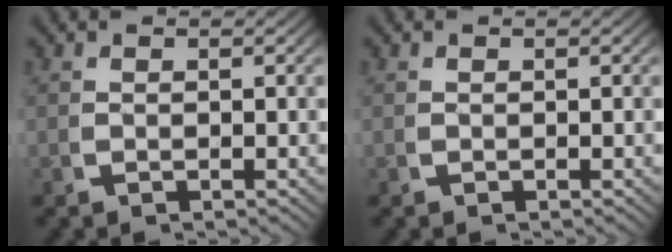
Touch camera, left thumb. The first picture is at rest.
{"total": 0.0}